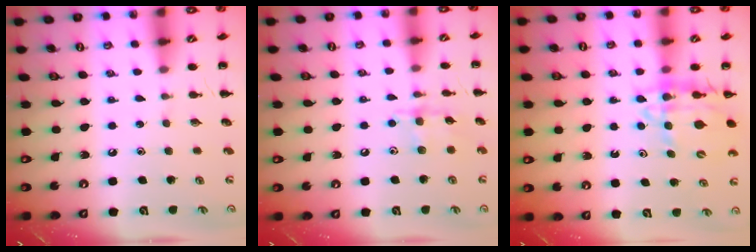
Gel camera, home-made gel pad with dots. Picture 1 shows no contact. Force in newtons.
{"total": 8.7, "press": 8.7, "slide": 0.7}
{"total": 12.4, "press": 11.8, "slide": 3.7}